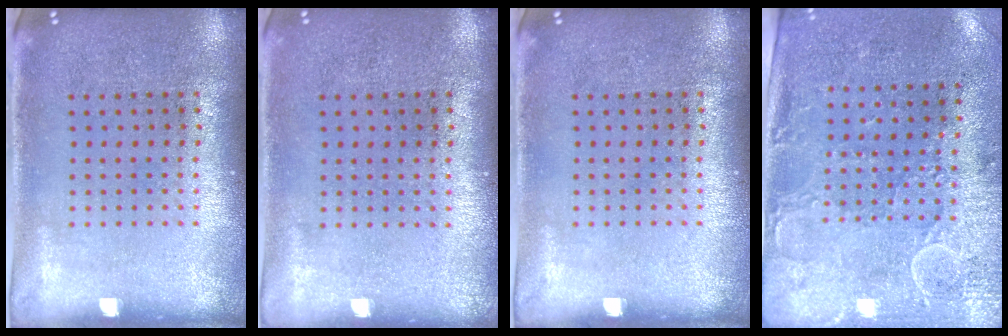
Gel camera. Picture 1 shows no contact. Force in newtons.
{"total": 0.0}
{"total": 0.0}
{"total": 2.9, "press": 2.4, "slide": 1.7}